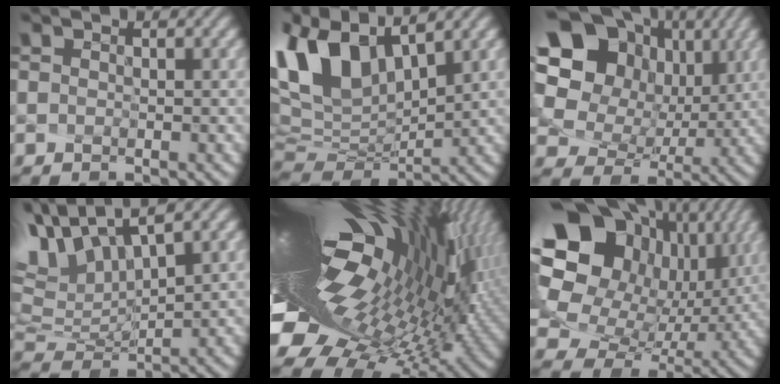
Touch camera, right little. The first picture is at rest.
{"total": 10.8, "force": [5.9, 5.1, 7.5], "torque": [-0.186, 0.006, 0.130]}
{"total": 15.1, "force": [4.1, 12.3, 7.8], "torque": [-0.199, 0.025, 0.087]}
{"total": 7.5, "force": [4.8, 2.3, 5.4], "torque": [-0.141, 0.004, 0.113]}
{"total": 19.8, "force": [3.7, 8.6, 17.4], "torque": [-0.324, -0.025, 0.069]}
{"total": 17.9, "force": [5.9, 13.5, 10.2], "torque": [-0.256, 0.011, 0.147]}